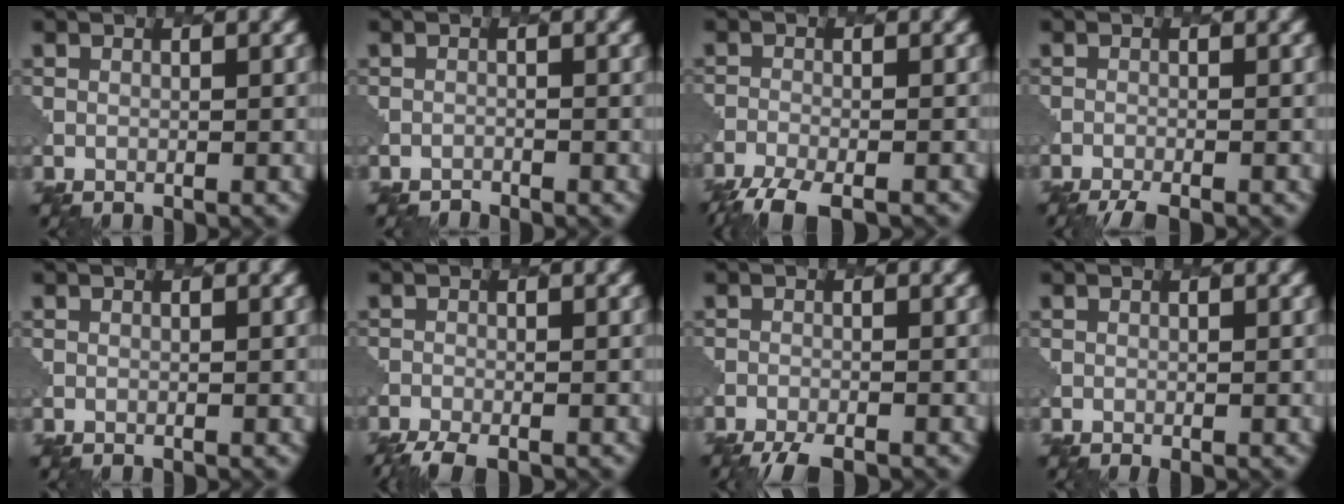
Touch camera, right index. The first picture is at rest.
{"total": 0.9, "force": [-0.7, 0.0, -0.6], "torque": [0.010, 0.000, -0.016]}
{"total": 5.7, "force": [-5.0, 1.1, 2.5], "torque": [-0.048, -0.020, -0.087]}
{"total": 2.4, "force": [-2.2, 0.3, 1.0], "torque": [-0.020, -0.004, -0.041]}
{"total": 0.0}
{"total": 4.2, "force": [-3.7, 0.8, 1.7], "torque": [-0.035, -0.015, -0.066]}
{"total": 3.9, "force": [-3.6, 0.6, 1.4], "torque": [-0.030, -0.012, -0.060]}
{"total": 0.7, "force": [-0.2, 0.2, 0.6], "torque": [-0.006, -0.002, -0.001]}